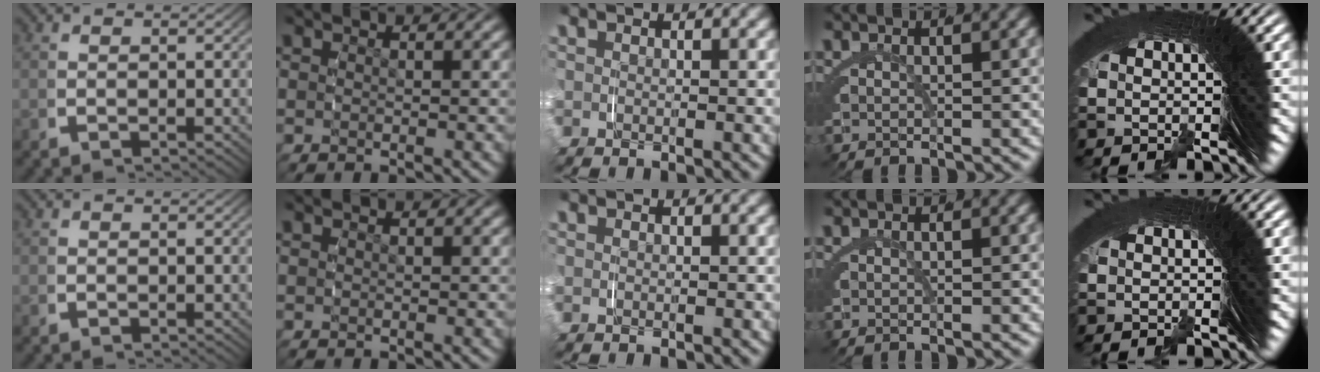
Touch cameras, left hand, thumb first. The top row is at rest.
{}